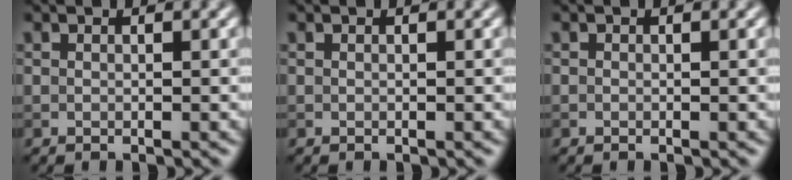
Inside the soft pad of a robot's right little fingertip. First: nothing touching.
{"total": 0.0}
{"total": 0.0}